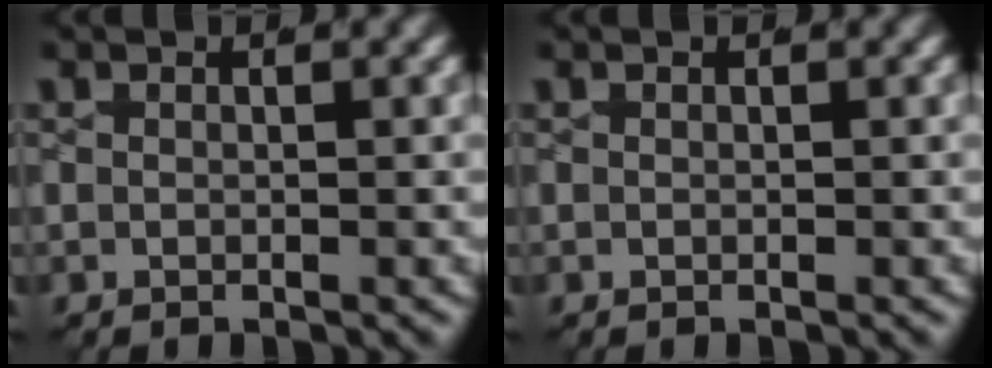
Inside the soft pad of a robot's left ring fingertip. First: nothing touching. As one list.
[{"total": 0.0}]